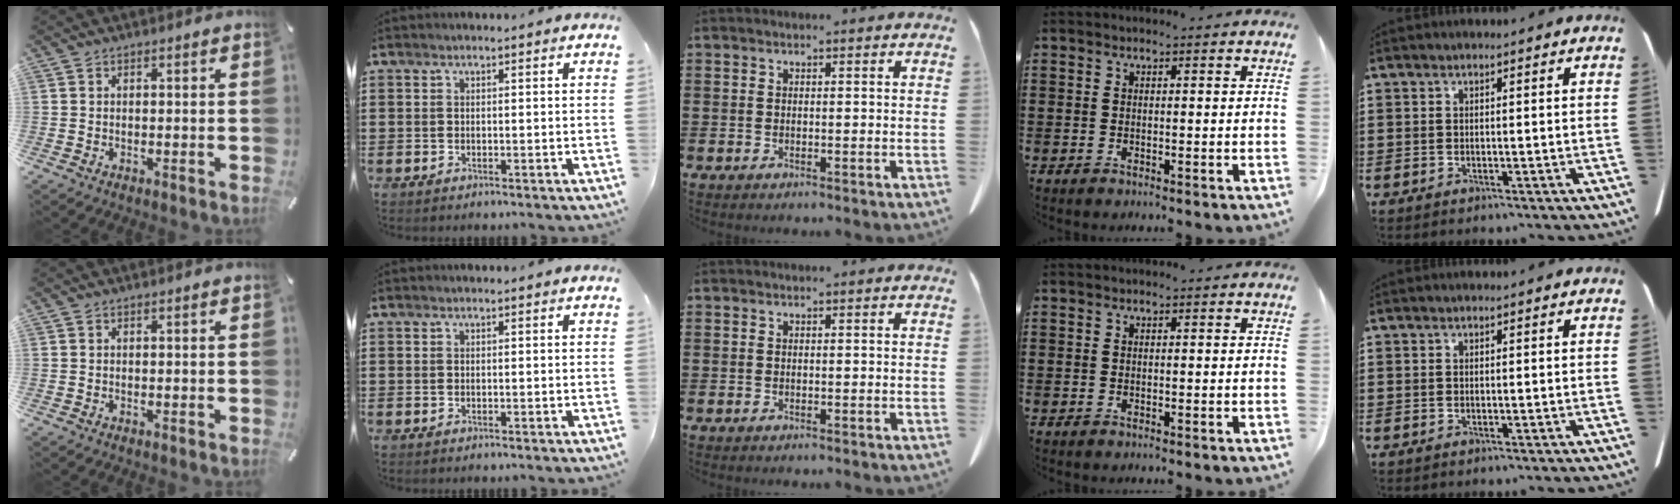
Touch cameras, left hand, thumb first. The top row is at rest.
{}